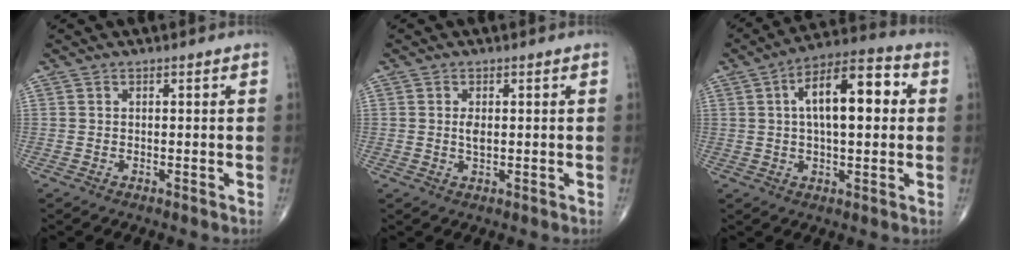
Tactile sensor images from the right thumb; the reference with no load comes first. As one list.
[{"total": 2.0, "force": [0.2, 1.0, 1.7], "torque": [-0.032, -0.003, 0.005]}, {"total": 14.9, "force": [2.6, 6.5, 13.1], "torque": [-0.192, 0.023, 0.034]}]